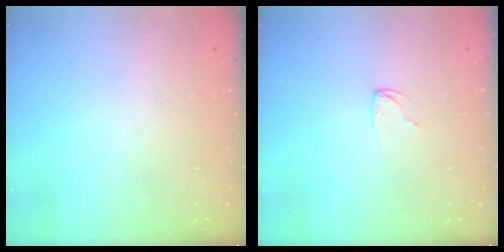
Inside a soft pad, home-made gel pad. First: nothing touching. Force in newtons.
{"total": 3.8, "press": 3.7, "slide": 0.4}